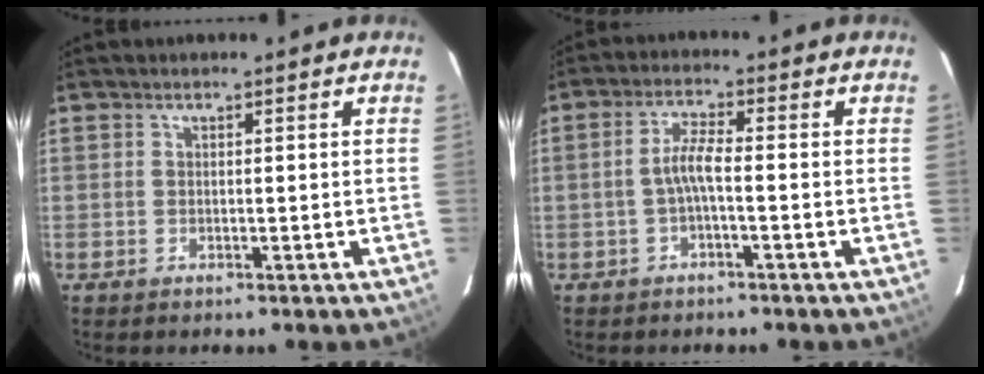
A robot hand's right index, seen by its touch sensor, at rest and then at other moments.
{"total": 3.5, "force": [-1.3, 0.2, 3.2], "torque": [-0.069, 0.008, -0.025]}